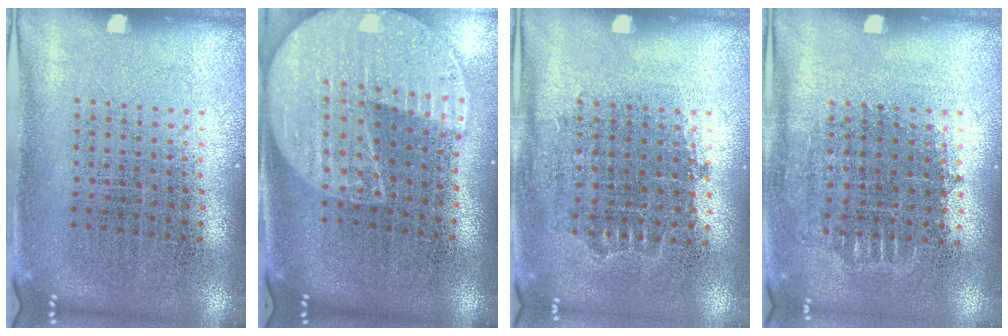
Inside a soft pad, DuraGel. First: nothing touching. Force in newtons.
{"total": 2.2, "press": 1.9, "slide": 1.1}
{"total": 0.8, "press": 0.7, "slide": 0.3}
{"total": 0.7, "press": 0.7, "slide": 0.2}